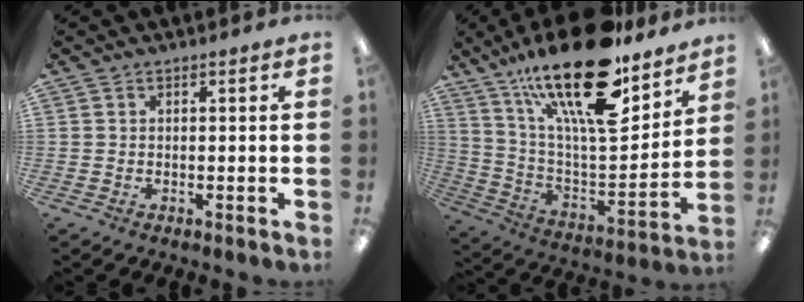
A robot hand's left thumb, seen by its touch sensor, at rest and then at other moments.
{"total": 25.8, "force": [17.5, 8.5, 17.0], "torque": [-0.291, -0.110, 0.294]}